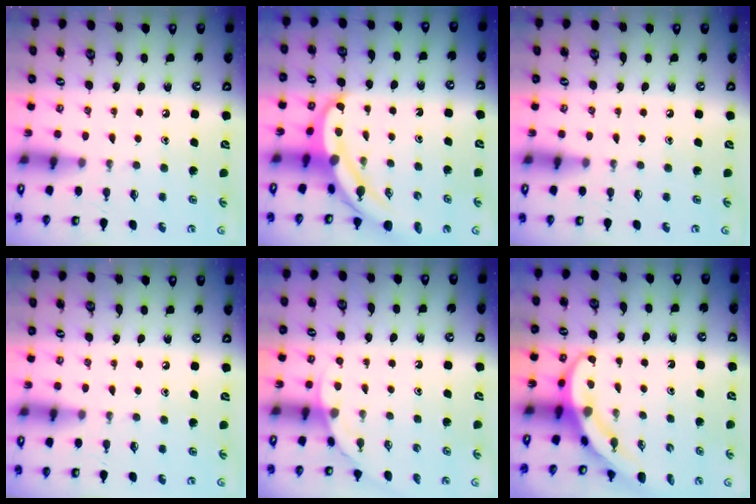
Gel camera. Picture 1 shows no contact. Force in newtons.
{"total": 6.0, "press": 5.9, "slide": 0.8}
{"total": 0.0}
{"total": 0.0}
{"total": 2.5, "press": 2.5, "slide": 0.2}
{"total": 4.0, "press": 4.0, "slide": 0.4}